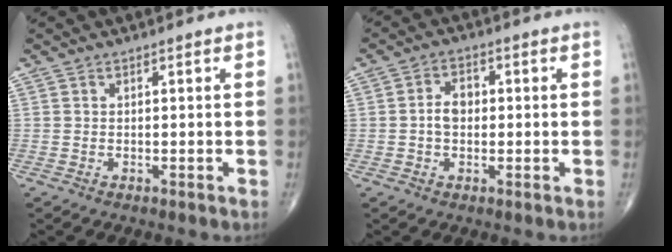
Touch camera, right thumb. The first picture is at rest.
{"total": 4.5, "force": [-0.1, 3.2, 3.1], "torque": [-0.046, 0.014, -0.008]}